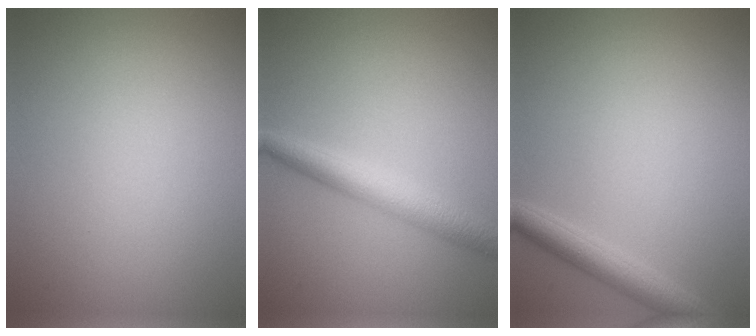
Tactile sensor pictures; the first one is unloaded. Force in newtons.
{"total": 3.6, "press": 3.6, "slide": 0.1}
{"total": 2.7, "press": 2.7, "slide": 0.1}